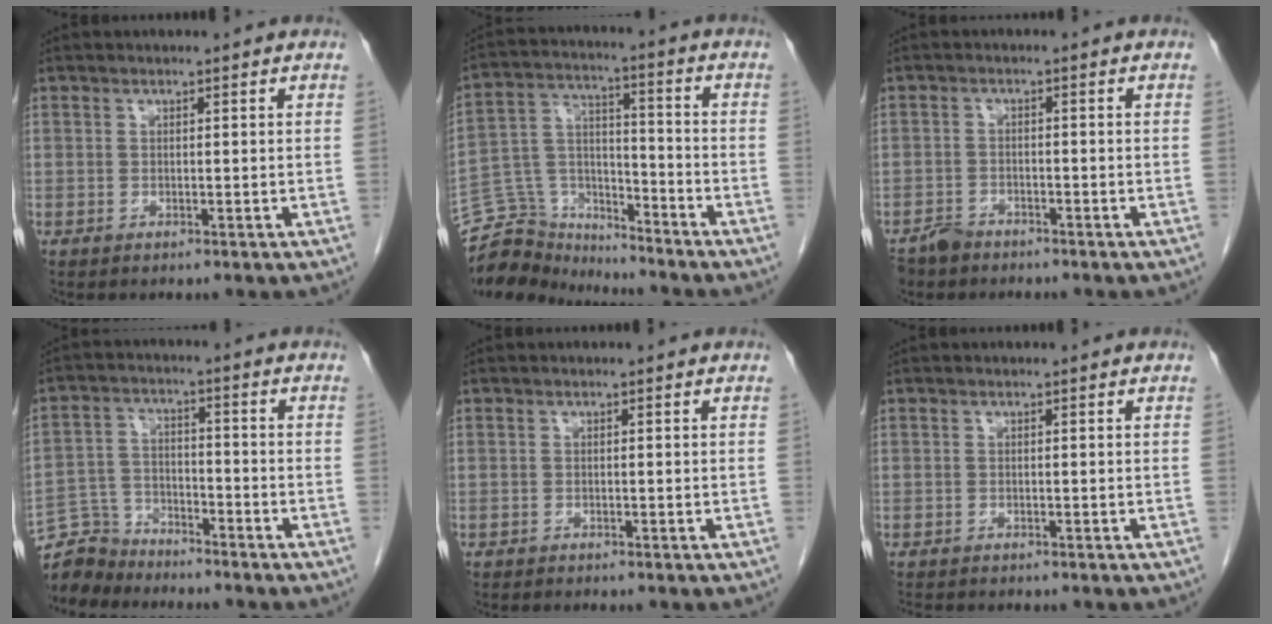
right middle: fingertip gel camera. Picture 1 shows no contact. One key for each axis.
{"total": 11.2, "fx": -10.8, "fy": 3.0, "fz": -0.1, "tx": -0.008, "ty": 0.052, "tz": -0.201}
{"total": 2.7, "fx": -2.4, "fy": 1.2, "fz": 0.2, "tx": -0.011, "ty": 0.001, "tz": -0.039}
{"total": 7.5, "fx": -7.2, "fy": 1.8, "fz": -0.7, "tx": 0.009, "ty": 0.007, "tz": -0.142}
{"total": 0.8, "fx": -0.8, "fy": 0.1, "fz": 0.2, "tx": -0.009, "ty": -0.002, "tz": -0.015}
{"total": 2.8, "fx": -2.5, "fy": 0.7, "fz": 1.1, "tx": -0.017, "ty": -0.006, "tz": -0.035}